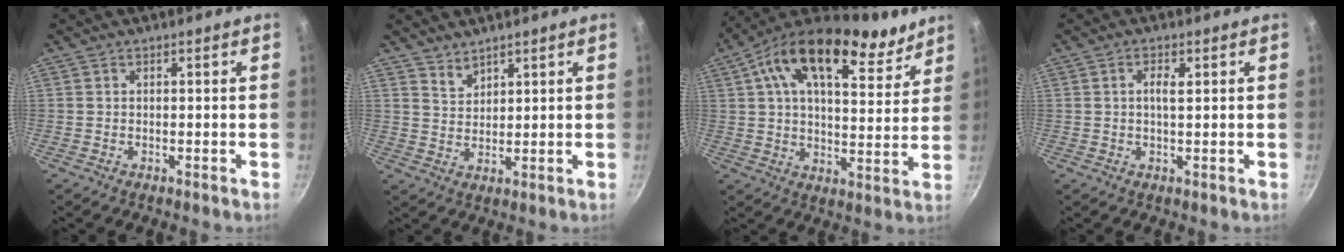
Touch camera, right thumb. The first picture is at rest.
{"total": 3.3, "force": [2.8, 1.6, 0.9], "torque": [-0.010, -0.013, 0.058]}
{"total": 20.9, "force": [12.6, 9.9, 13.4], "torque": [-0.196, -0.039, 0.193]}
{"total": 2.2, "force": [0.6, 0.7, 2.0], "torque": [-0.036, 0.002, 0.011]}